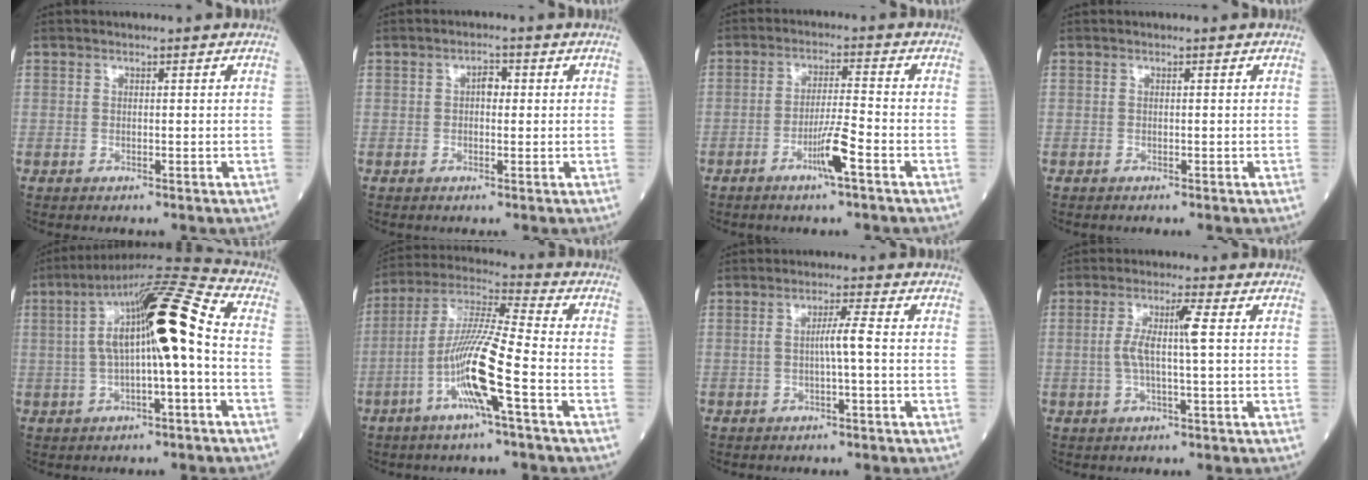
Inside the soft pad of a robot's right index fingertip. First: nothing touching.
{"total": 1.9, "force": [0.2, 1.1, 1.5], "torque": [-0.021, 0.008, 0.000]}
{"total": 5.3, "force": [-2.7, -0.4, 4.5], "torque": [-0.087, -0.004, -0.050]}
{"total": 0.0}
{"total": 14.1, "force": [0.4, 1.5, 14.0], "torque": [-0.242, 0.040, 0.003]}
{"total": 12.0, "force": [-4.3, -0.4, 11.1], "torque": [-0.225, 0.003, -0.088]}
{"total": 2.9, "force": [-0.4, -0.5, 2.8], "torque": [-0.051, 0.006, -0.005]}
{"total": 5.2, "force": [0.1, -0.2, 5.2], "torque": [-0.110, 0.008, 0.004]}